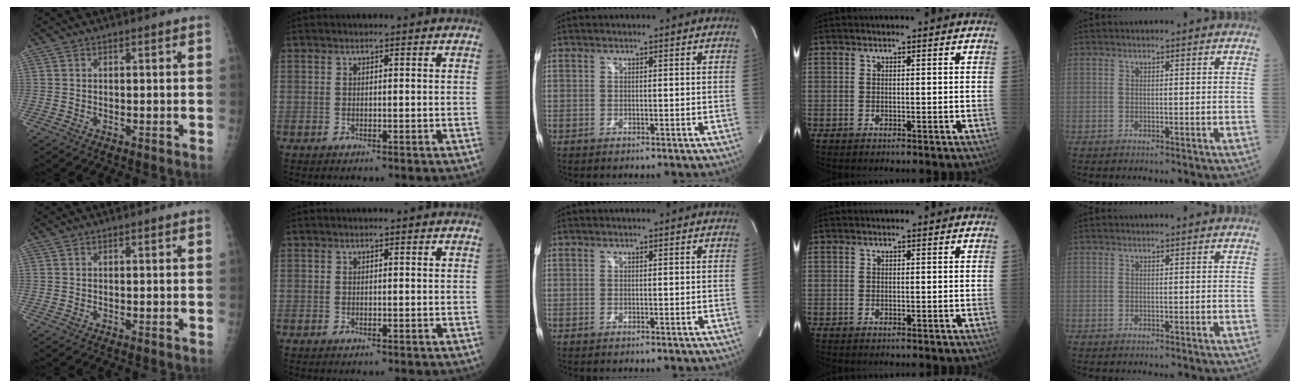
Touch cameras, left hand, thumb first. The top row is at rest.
{}